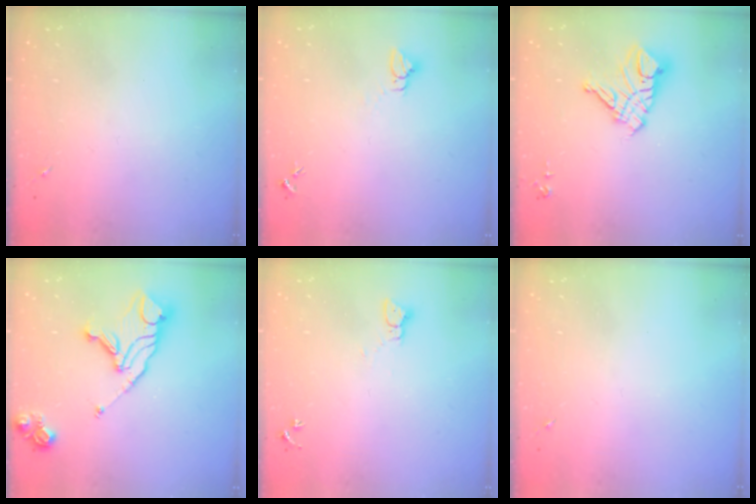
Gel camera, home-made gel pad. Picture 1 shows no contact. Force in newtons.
{"total": 3.0, "press": 3.0, "slide": 0.1}
{"total": 12.6, "press": 12.5, "slide": 1.3}
{"total": 15.4, "press": 15.3, "slide": 1.7}
{"total": 2.3, "press": 2.3, "slide": 0.3}
{"total": 0.0}